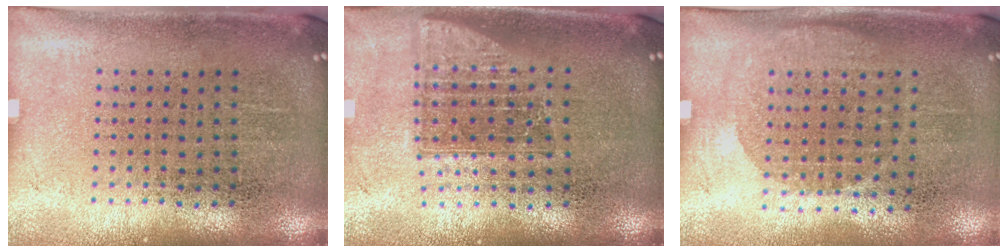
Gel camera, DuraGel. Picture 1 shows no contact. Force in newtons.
{"total": 1.5, "press": 1.2, "slide": 1.0}
{"total": 1.1, "press": 1.0, "slide": 0.4}